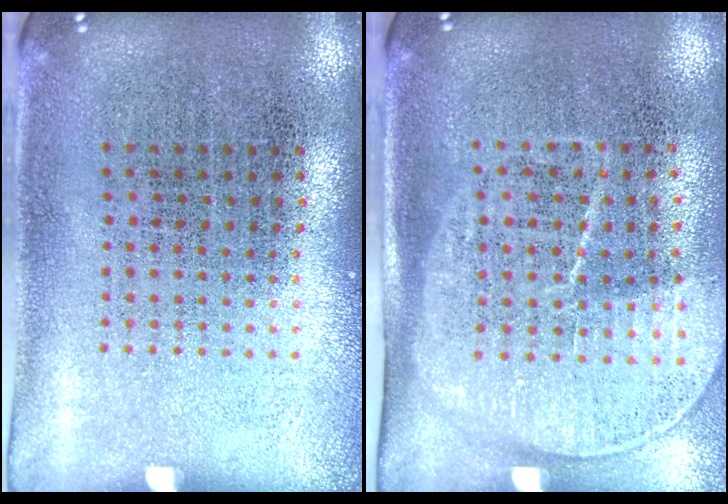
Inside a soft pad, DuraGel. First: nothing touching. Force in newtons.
{"total": 1.6, "press": 1.3, "slide": 0.9}